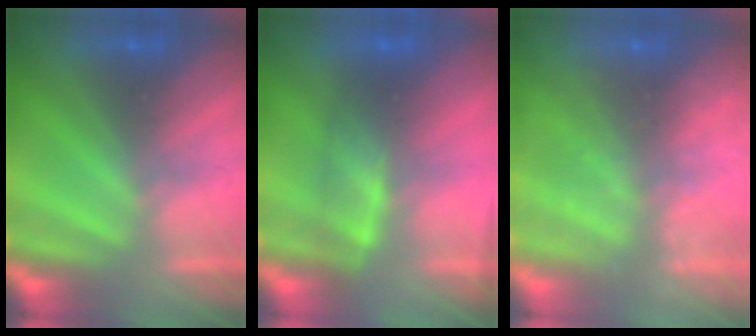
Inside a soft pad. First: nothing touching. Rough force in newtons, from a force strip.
{"total": 3.8}
{"total": 7.2}